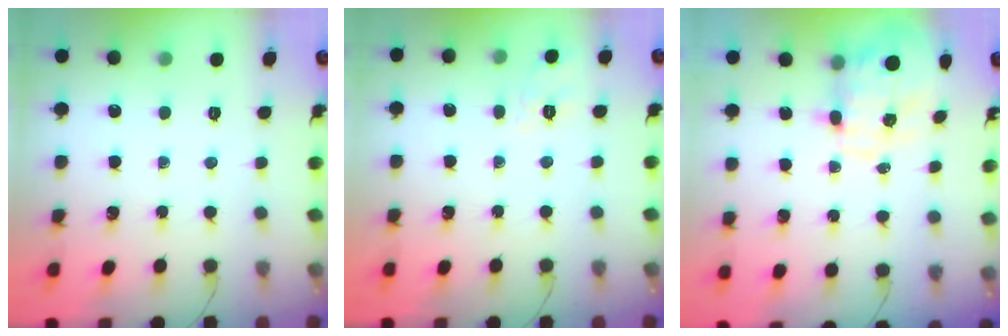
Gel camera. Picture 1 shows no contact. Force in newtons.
{"total": 2.0, "press": 0.6, "slide": 1.9}
{"total": 5.8, "press": 5.6, "slide": 1.4}